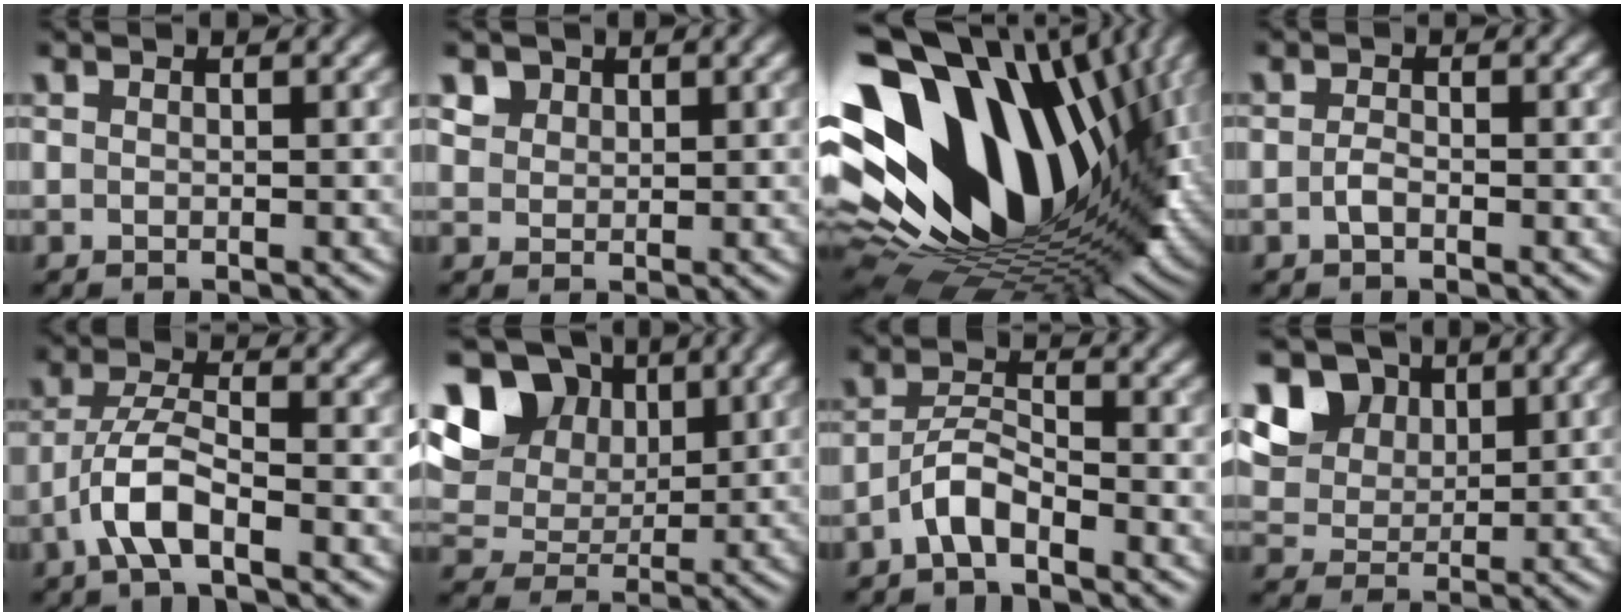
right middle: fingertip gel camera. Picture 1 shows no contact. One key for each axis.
{"total": 2.2, "fx": 1.4, "fy": 1.6, "fz": 0.6, "tx": -0.021, "ty": -0.006, "tz": 0.036}
{"total": 20.6, "fx": 3.5, "fy": 13.1, "fz": 15.5, "tx": -0.268, "ty": -0.028, "tz": 0.088}
{"total": 1.0, "fx": -0.5, "fy": 0.4, "fz": 0.8, "tx": -0.019, "ty": 0.001, "tz": -0.011}
{"total": 4.5, "fx": -2.5, "fy": 1.3, "fz": 3.6, "tx": -0.072, "ty": 0.006, "tz": -0.054}
{"total": 13.0, "fx": 5.6, "fy": 9.5, "fz": 6.7, "tx": -0.146, "ty": 0.029, "tz": 0.109}
{"total": 3.0, "fx": -2.1, "fy": 0.9, "fz": 2.0, "tx": -0.040, "ty": 0.010, "tz": -0.047}
{"total": 8.8, "fx": 4.3, "fy": 6.6, "fz": 3.9, "tx": -0.096, "ty": 0.011, "tz": 0.076}